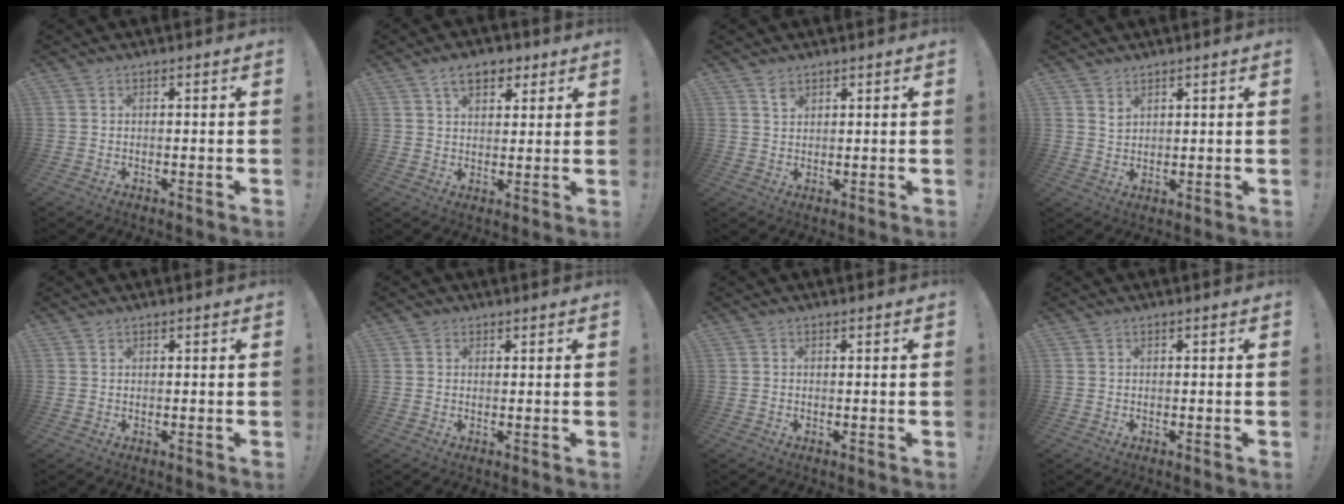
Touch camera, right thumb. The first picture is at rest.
{"total": 8.1, "force": [4.3, 5.0, 4.6], "torque": [-0.060, -0.006, 0.079]}
{"total": 2.5, "force": [1.9, 1.5, 0.7], "torque": [0.006, -0.016, 0.032]}
{"total": 2.6, "force": [2.1, 1.3, 0.7], "torque": [-0.008, -0.014, 0.039]}
{"total": 0.6, "force": [0.5, 0.3, 0.0], "torque": [0.006, -0.002, 0.008]}
{"total": 1.2, "force": [0.7, 1.0, 0.1], "torque": [-0.002, 0.001, 0.013]}
{"total": 0.0}
{"total": 0.0}